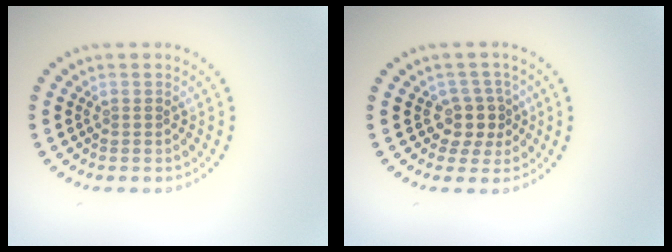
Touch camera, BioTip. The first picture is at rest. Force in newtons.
{"total": 2.5, "press": 2.1, "slide": 1.5}